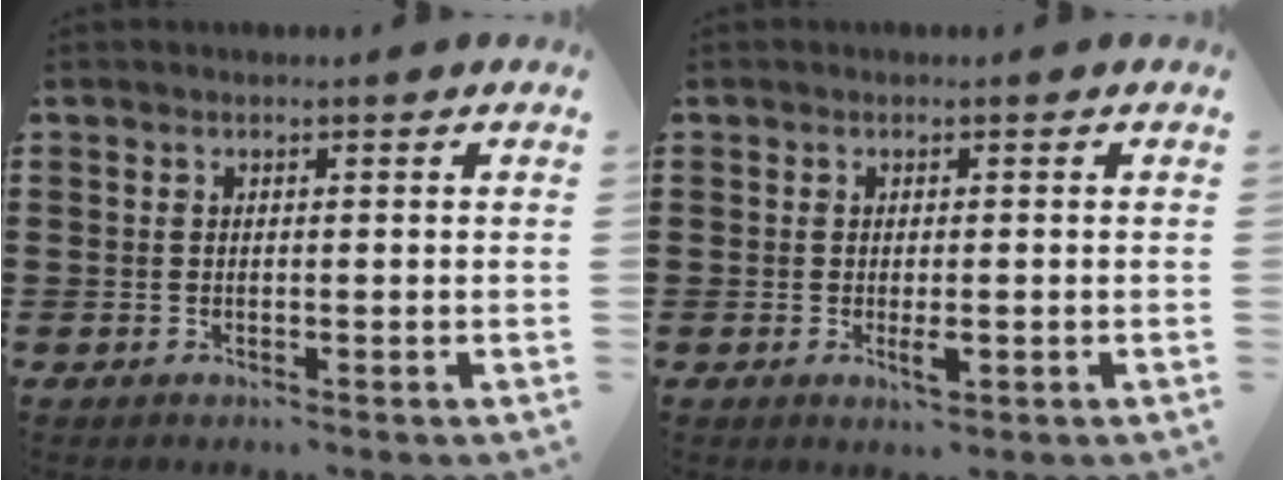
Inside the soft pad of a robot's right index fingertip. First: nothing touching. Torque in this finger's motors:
{"motor_torque": [0.91, 0.22, 0.13, 0.07]}